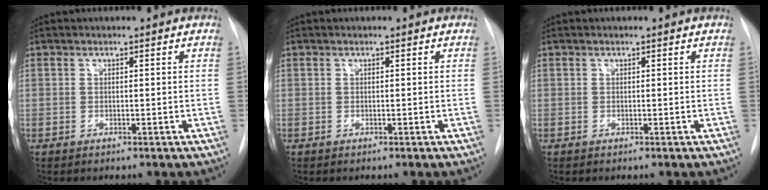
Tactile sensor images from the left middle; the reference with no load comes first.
{"total": 0.0}
{"total": 0.0}